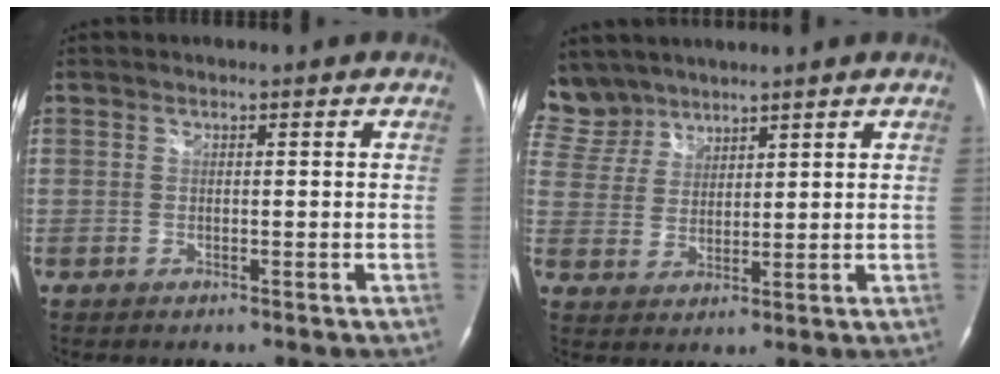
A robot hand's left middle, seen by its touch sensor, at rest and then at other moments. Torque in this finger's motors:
{"motor_torque": [0.41, -0.39, 0.09, -0.04]}